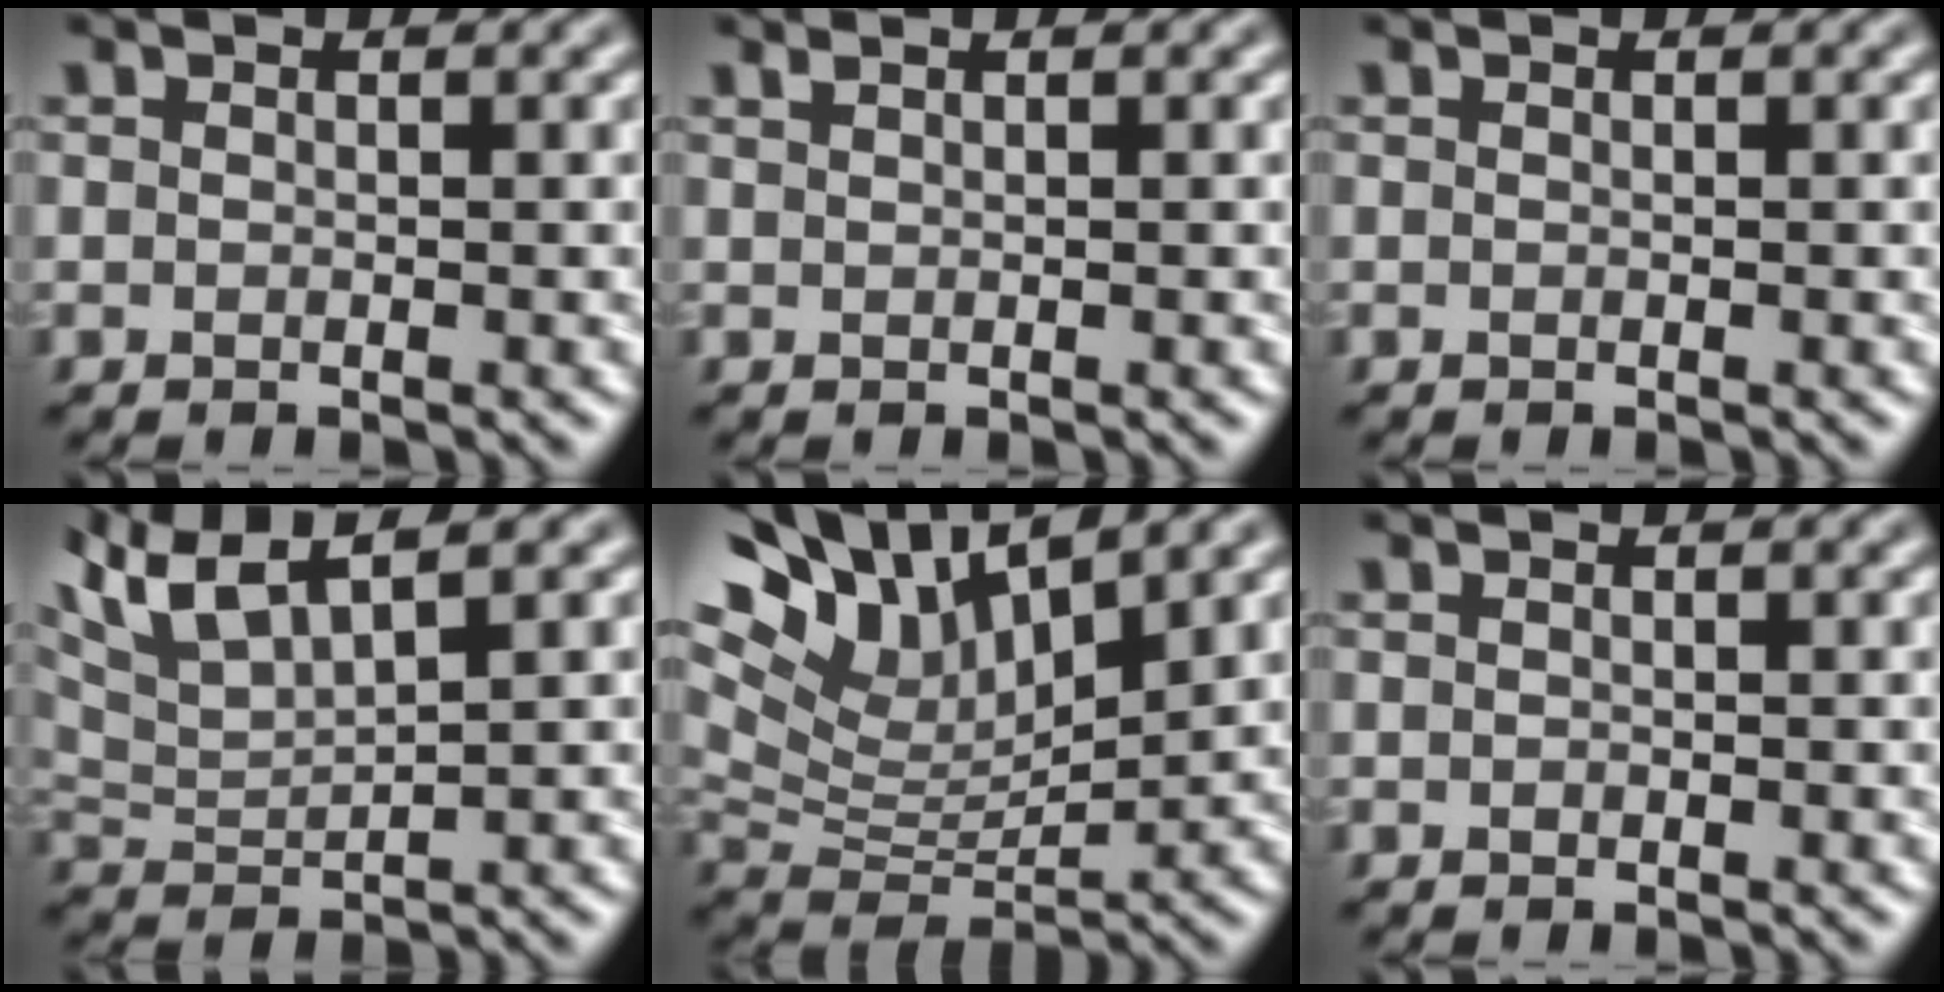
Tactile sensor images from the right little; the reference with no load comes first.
{"total": 0.5, "force": [0.4, -0.2, -0.2], "torque": [0.000, -0.004, 0.010]}
{"total": 0.0}
{"total": 5.7, "force": [5.2, -1.5, 1.8], "torque": [-0.048, 0.018, 0.100]}
{"total": 10.8, "force": [9.0, 2.0, 5.6], "torque": [-0.134, 0.034, 0.149]}
{"total": 0.0}